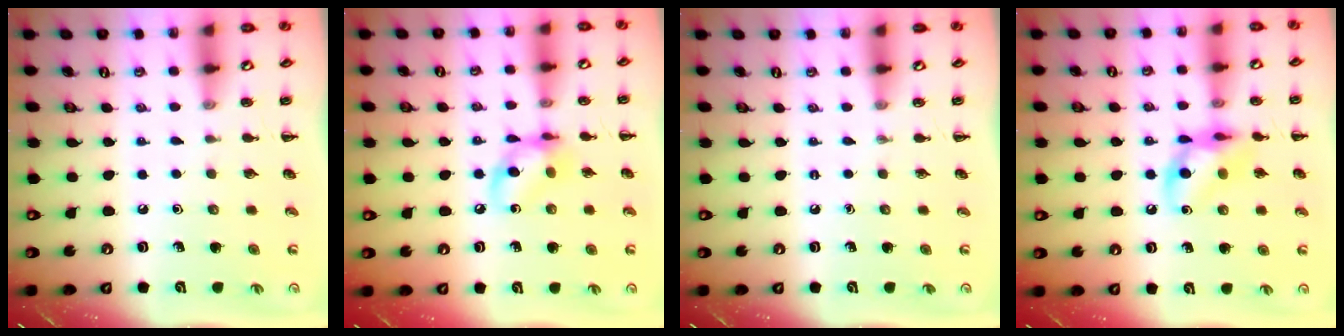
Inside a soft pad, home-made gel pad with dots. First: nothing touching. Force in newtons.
{"total": 9.6, "press": 9.5, "slide": 0.8}
{"total": 0.0}
{"total": 12.3, "press": 12.2, "slide": 1.3}